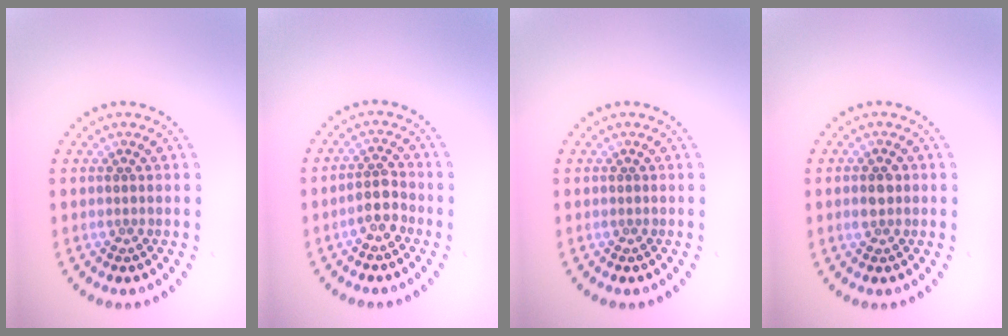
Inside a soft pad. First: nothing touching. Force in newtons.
{"total": 2.3, "press": 2.0, "slide": 1.1}
{"total": 0.0}
{"total": 2.1, "press": 2.1, "slide": 0.1}